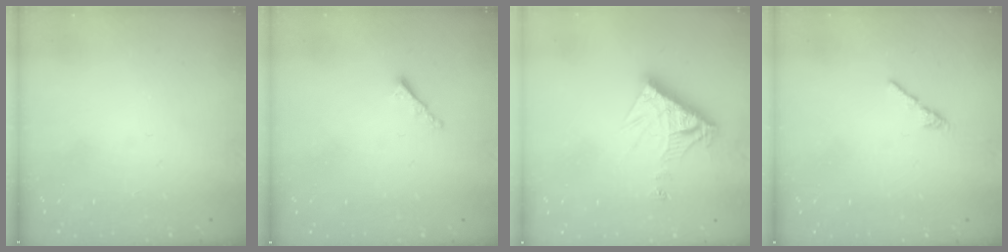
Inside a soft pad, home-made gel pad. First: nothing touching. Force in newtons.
{"total": 1.2, "press": 1.1, "slide": 0.5}
{"total": 10.5, "press": 10.5, "slide": 0.8}
{"total": 0.8, "press": 0.7, "slide": 0.5}